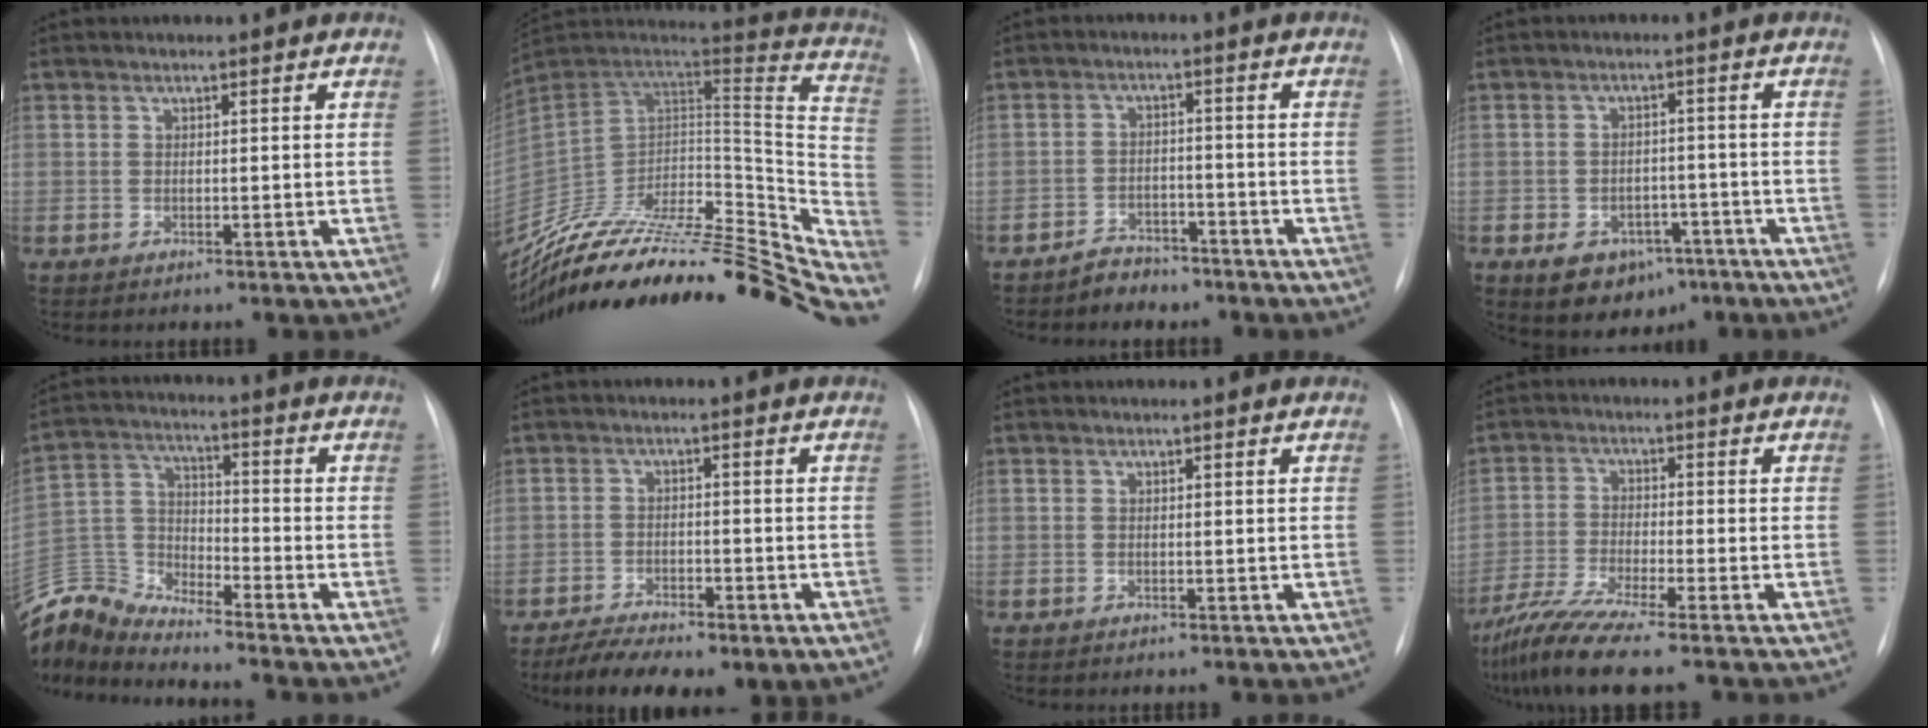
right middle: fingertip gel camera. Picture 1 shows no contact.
{"total": 39.3, "force": [-34.8, 6.0, 17.2], "torque": [-0.198, -0.036, -0.494]}
{"total": 4.2, "force": [-3.5, 2.3, 0.5], "torque": [-0.015, 0.006, -0.055]}
{"total": 8.1, "force": [-4.7, 5.4, 3.8], "torque": [-0.052, 0.013, -0.058]}
{"total": 11.1, "force": [-11.1, -0.6, 0.6], "torque": [-0.029, 0.030, -0.225]}
{"total": 10.1, "force": [-7.0, 3.6, 6.3], "torque": [-0.107, -0.006, -0.107]}
{"total": 0.0}
{"total": 9.7, "force": [-7.6, -0.7, 6.0], "torque": [-0.113, -0.033, -0.137]}